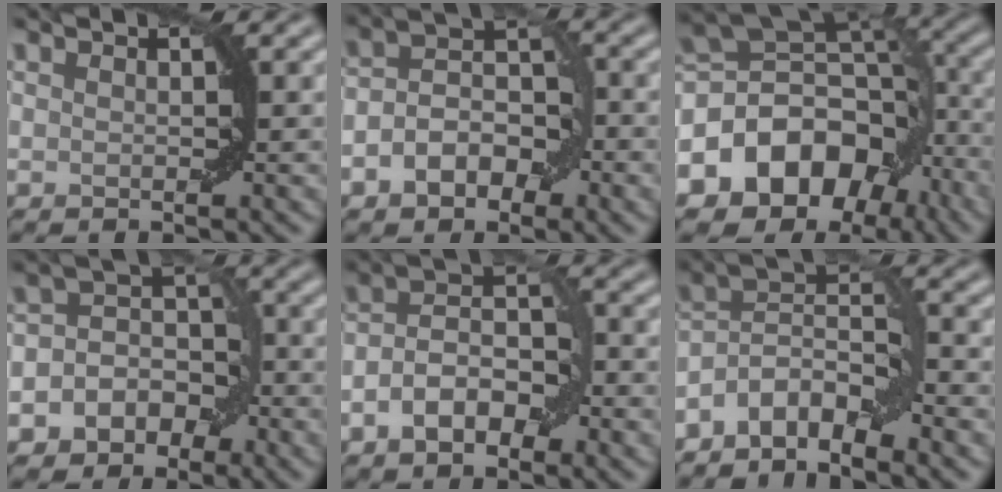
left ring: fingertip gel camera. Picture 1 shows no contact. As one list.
[{"total": 4.9, "force": [-1.6, 3.2, 3.4], "torque": [-0.054, 0.003, -0.032]}, {"total": 11.9, "force": [-5.5, 8.6, 6.1], "torque": [-0.108, 0.013, -0.098]}, {"total": 6.8, "force": [-2.8, 5.8, 2.3], "torque": [-0.016, 0.021, -0.062]}, {"total": 5.4, "force": [-2.1, 2.9, 4.1], "torque": [-0.067, 0.010, -0.039]}, {"total": 5.5, "force": [-3.6, 2.3, 3.4], "torque": [-0.055, 0.010, -0.077]}]